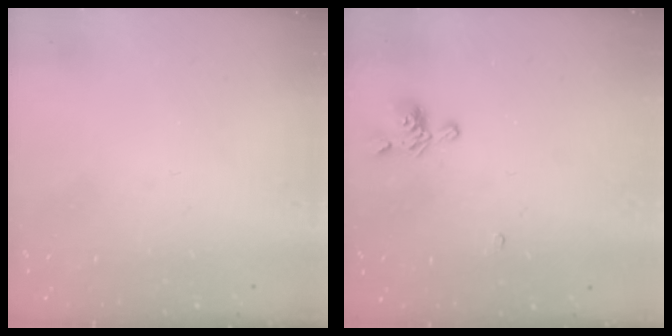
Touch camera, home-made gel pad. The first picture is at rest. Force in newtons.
{"total": 6.1, "press": 6.1, "slide": 0.2}